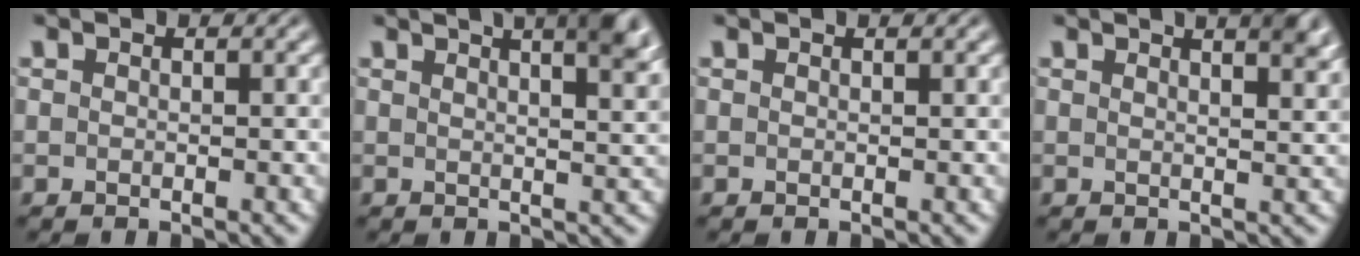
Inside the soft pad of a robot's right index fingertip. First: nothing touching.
{"total": 9.6, "force": [5.3, 3.3, 7.3], "torque": [-0.071, 0.021, 0.074]}
{"total": 0.0}
{"total": 4.8, "force": [3.0, 0.5, 3.7], "torque": [-0.034, 0.003, 0.047]}